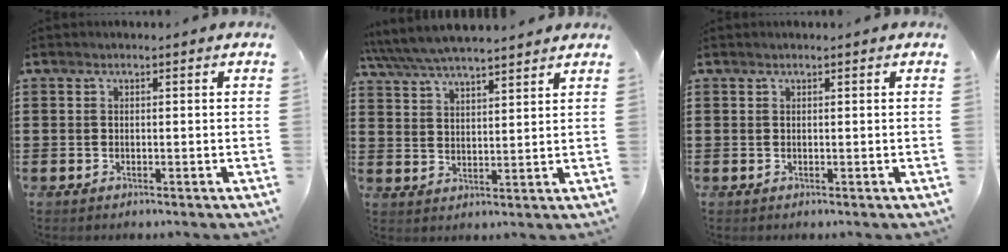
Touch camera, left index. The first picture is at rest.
{"total": 5.6, "force": [5.2, 0.7, 1.8], "torque": [-0.054, -0.022, 0.093]}
{"total": 0.0}